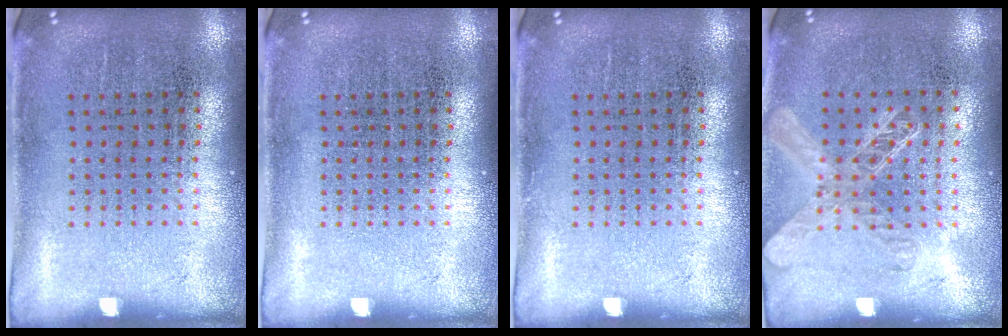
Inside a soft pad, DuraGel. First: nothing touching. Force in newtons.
{"total": 0.0}
{"total": 0.0}
{"total": 1.3, "press": 1.2, "slide": 0.5}